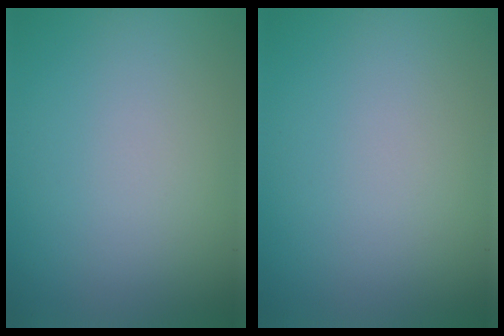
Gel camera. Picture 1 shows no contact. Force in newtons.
{"total": 0.0}